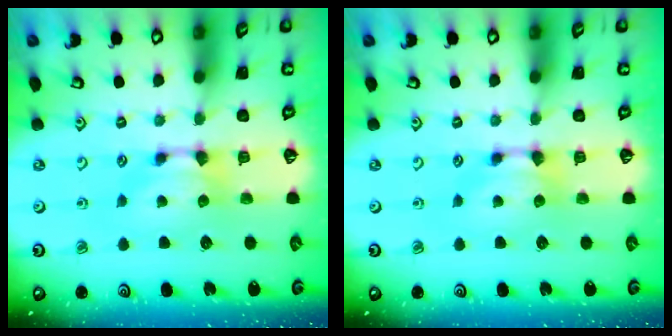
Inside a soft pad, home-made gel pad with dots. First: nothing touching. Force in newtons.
{"total": 0.0}